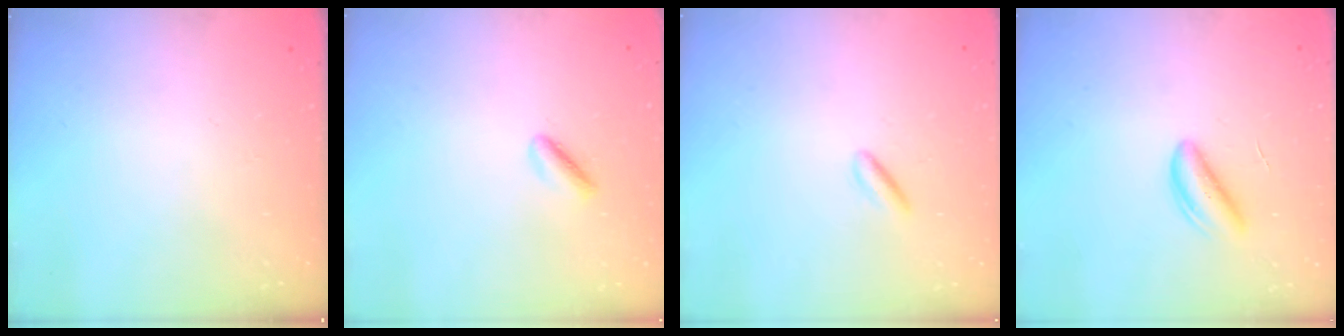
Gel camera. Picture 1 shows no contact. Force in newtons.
{"total": 1.6, "press": 1.5, "slide": 0.5}
{"total": 2.2, "press": 2.1, "slide": 0.8}
{"total": 2.9, "press": 2.9, "slide": 0.1}